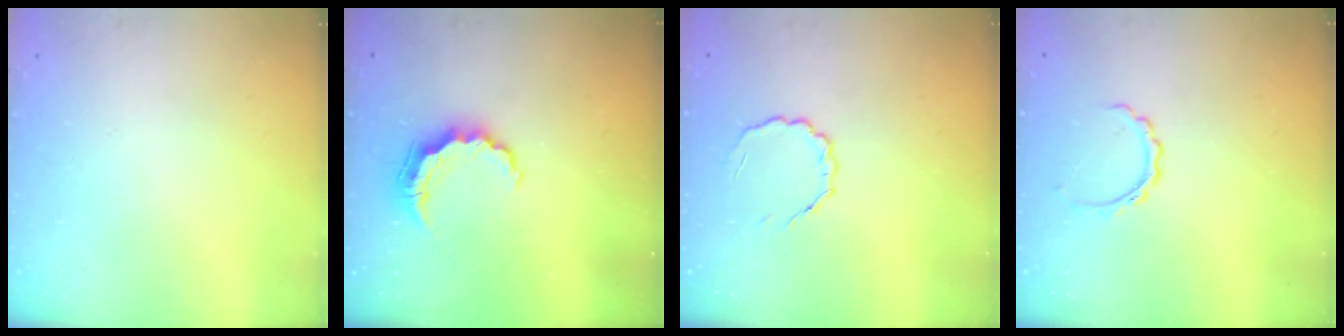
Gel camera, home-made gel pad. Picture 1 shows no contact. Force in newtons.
{"total": 6.9, "press": 6.8, "slide": 0.7}
{"total": 4.6, "press": 4.5, "slide": 1.0}
{"total": 3.9, "press": 3.8, "slide": 0.9}